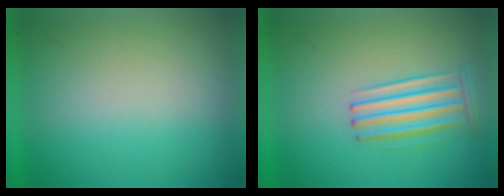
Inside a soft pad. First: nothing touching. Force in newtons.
{"total": 2.9}